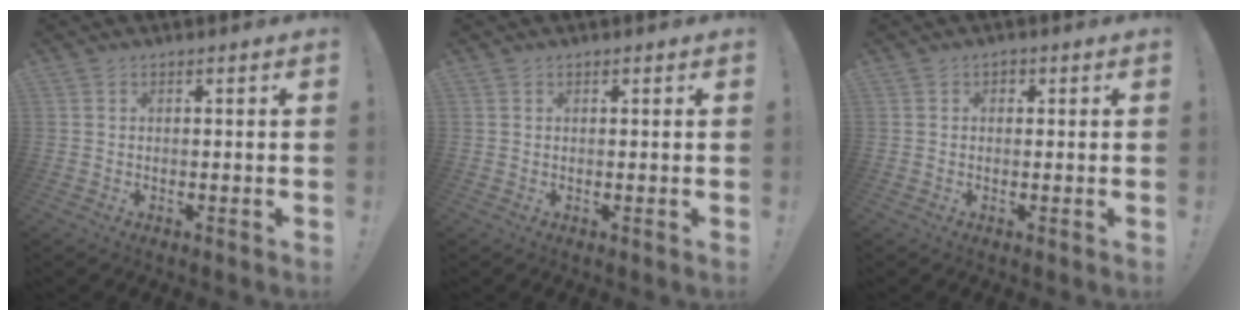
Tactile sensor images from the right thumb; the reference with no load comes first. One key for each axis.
{"total": 0.5, "fx": 0.4, "fy": 0.3, "fz": 0.1, "tx": 0.006, "ty": -0.004, "tz": 0.007}
{"total": 1.3, "fx": 0.2, "fy": 1.1, "fz": 0.5, "tx": -0.006, "ty": 0.004, "tz": 0.001}